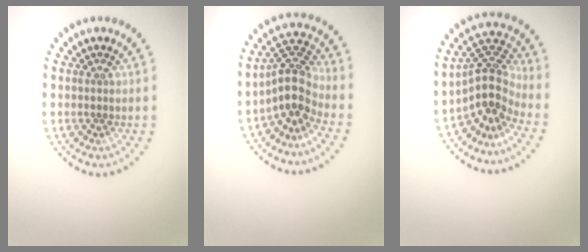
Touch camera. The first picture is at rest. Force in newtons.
{"total": 4.0, "press": 3.0, "slide": 2.6}
{"total": 4.1, "press": 2.7, "slide": 3.0}